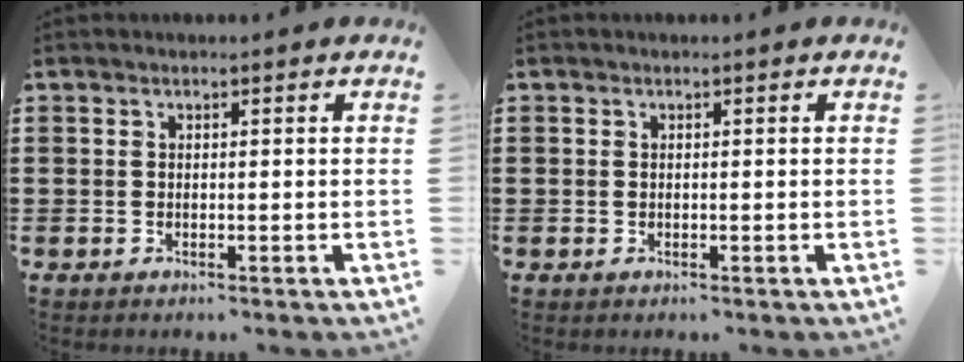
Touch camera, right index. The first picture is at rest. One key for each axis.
{"total": 0.0}